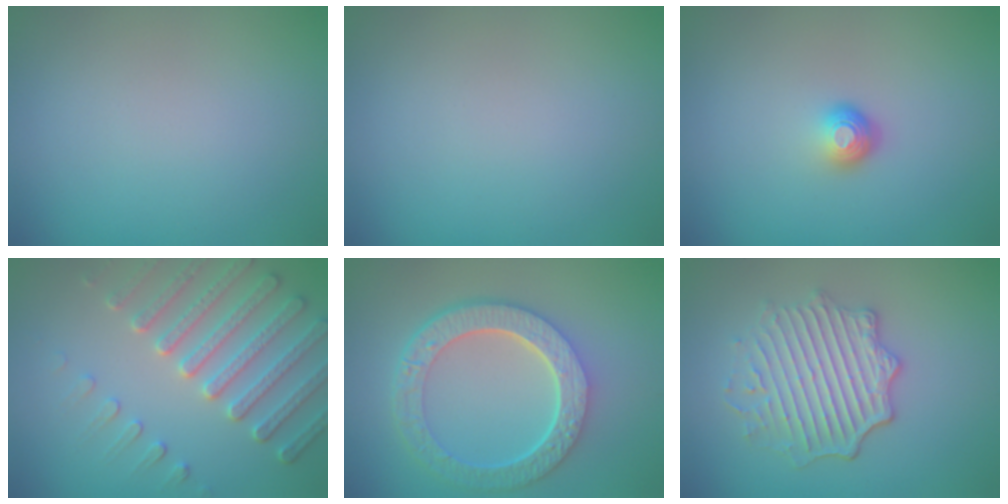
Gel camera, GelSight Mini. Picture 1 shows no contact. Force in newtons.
{"total": 0.0}
{"total": 1.8, "press": 1.1, "slide": 1.5}
{"total": 5.2, "press": 4.7, "slide": 2.3}
{"total": 6.8, "press": 5.0, "slide": 4.6}
{"total": 5.0, "press": 4.1, "slide": 2.8}